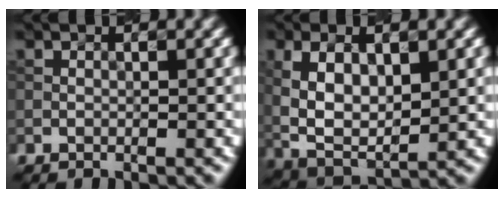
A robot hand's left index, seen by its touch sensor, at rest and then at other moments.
{"total": 7.4, "force": [1.4, 3.8, 6.2], "torque": [-0.128, 0.003, 0.025]}